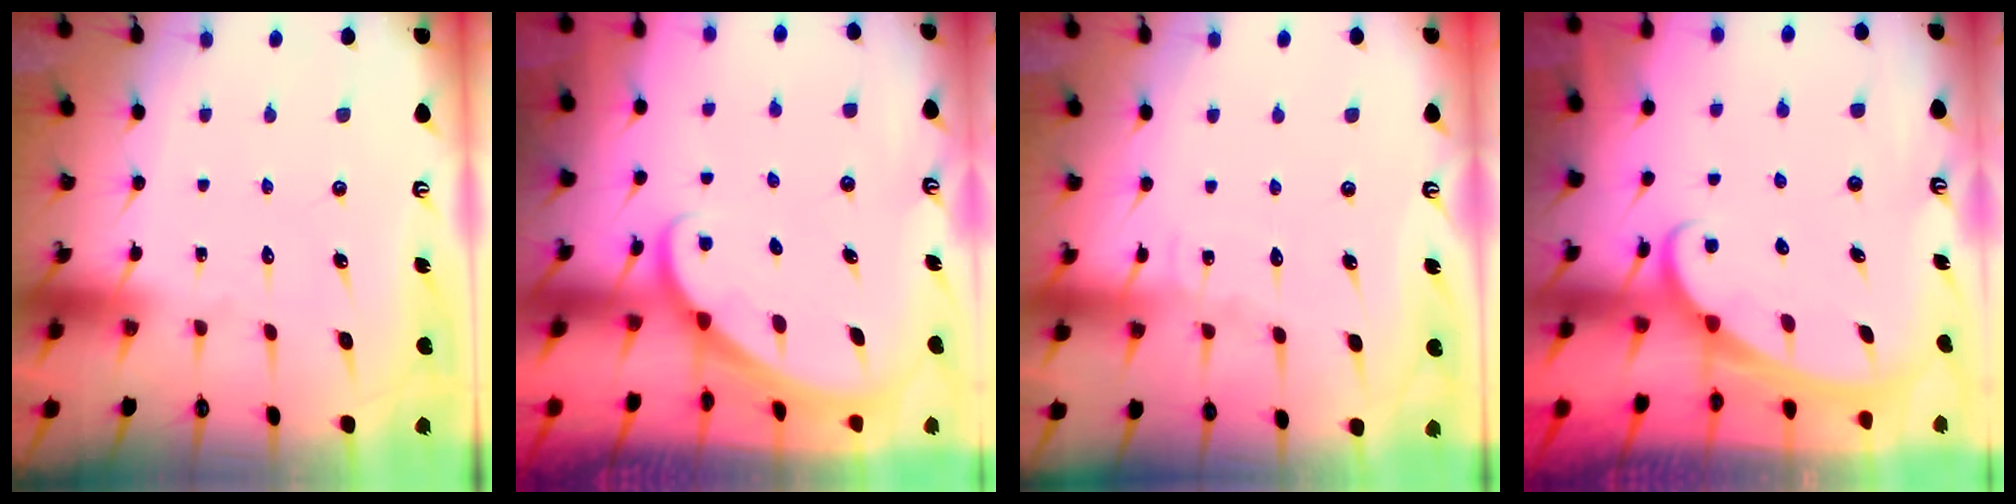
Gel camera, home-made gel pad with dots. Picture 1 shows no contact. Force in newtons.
{"total": 1.7, "press": 1.7, "slide": 0.1}
{"total": 6.1, "press": 6.1, "slide": 0.4}
{"total": 2.4, "press": 2.4, "slide": 0.3}